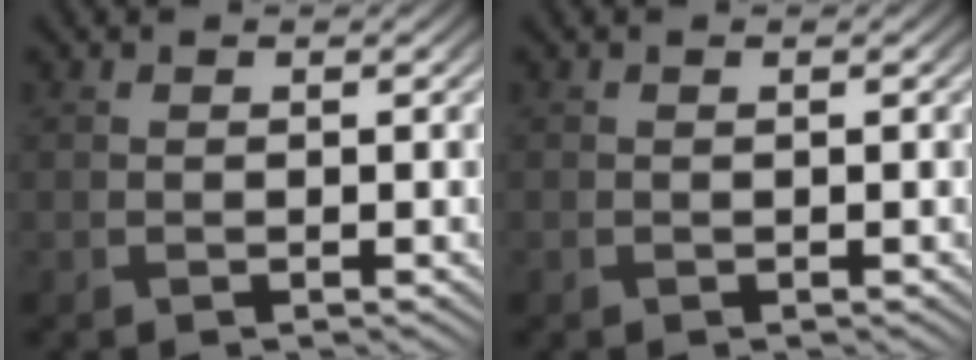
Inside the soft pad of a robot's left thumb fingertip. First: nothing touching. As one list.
[{"total": 0.0}]